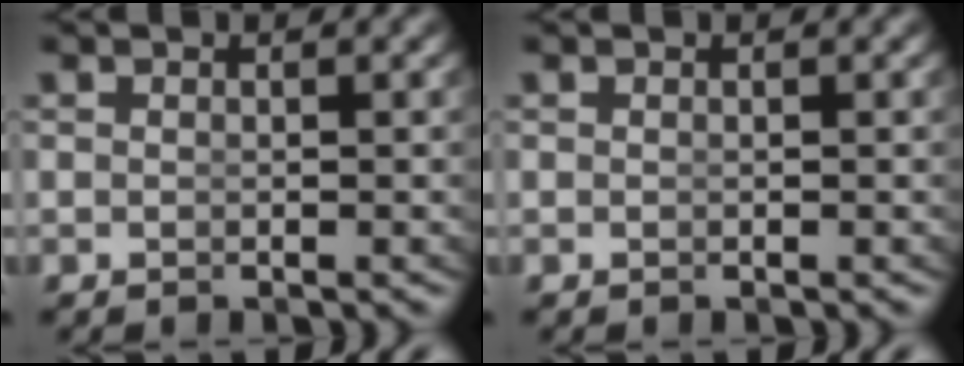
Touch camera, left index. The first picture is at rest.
{"total": 0.0}